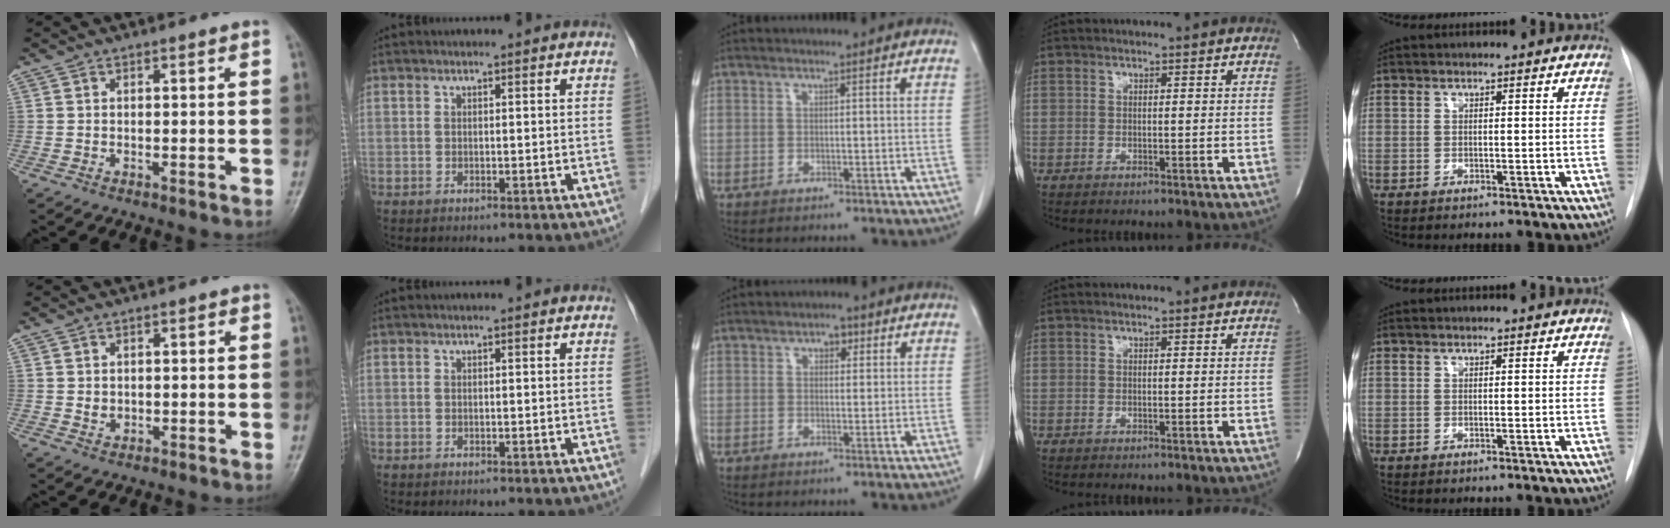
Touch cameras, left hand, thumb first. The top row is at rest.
{"thumb": {"total": 2.0, "force": [0.0, 1.7, 1.0], "torque": [-0.007, 0.003, 0.004]}, "middle": {"total": 1.9, "force": [0.9, 1.1, 1.2], "torque": [-0.018, 0.006, 0.013]}}